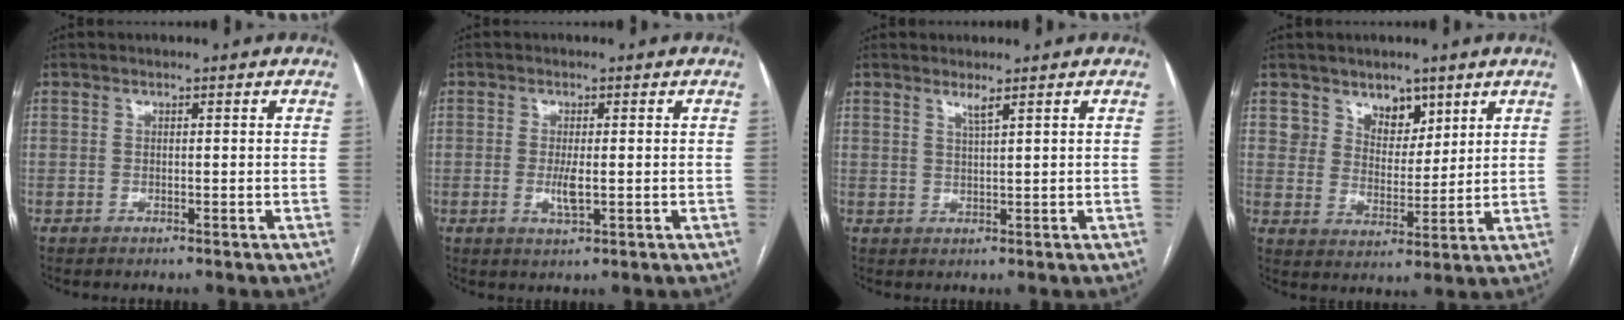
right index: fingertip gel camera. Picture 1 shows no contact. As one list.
[{"total": 2.8, "force": [-0.2, 0.6, 2.7], "torque": [-0.060, -0.005, 0.001]}, {"total": 1.7, "force": [1.3, -0.4, 1.0], "torque": [-0.025, -0.007, 0.029]}, {"total": 6.0, "force": [4.2, 3.9, 1.9], "torque": [-0.024, -0.002, 0.078]}]